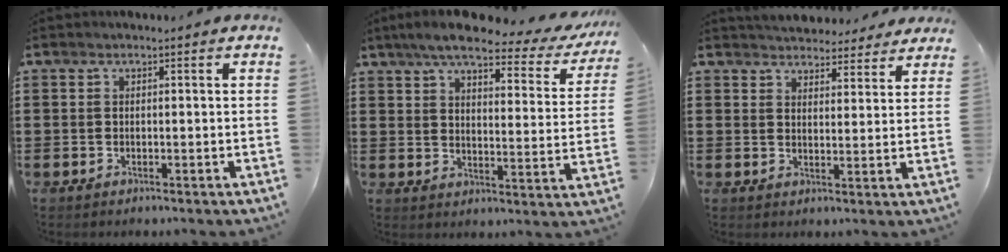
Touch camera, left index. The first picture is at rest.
{"total": 7.4, "force": [6.1, 1.0, 4.1], "torque": [-0.096, -0.030, 0.101]}
{"total": 4.1, "force": [4.0, 0.8, 0.2], "torque": [-0.012, -0.020, 0.071]}